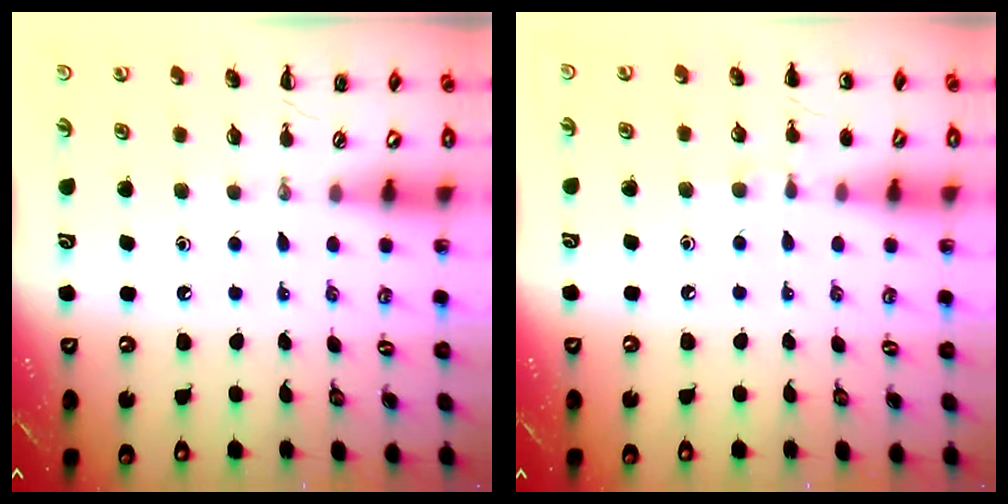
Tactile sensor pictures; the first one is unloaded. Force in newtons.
{"total": 5.5, "press": 5.2, "slide": 1.7}